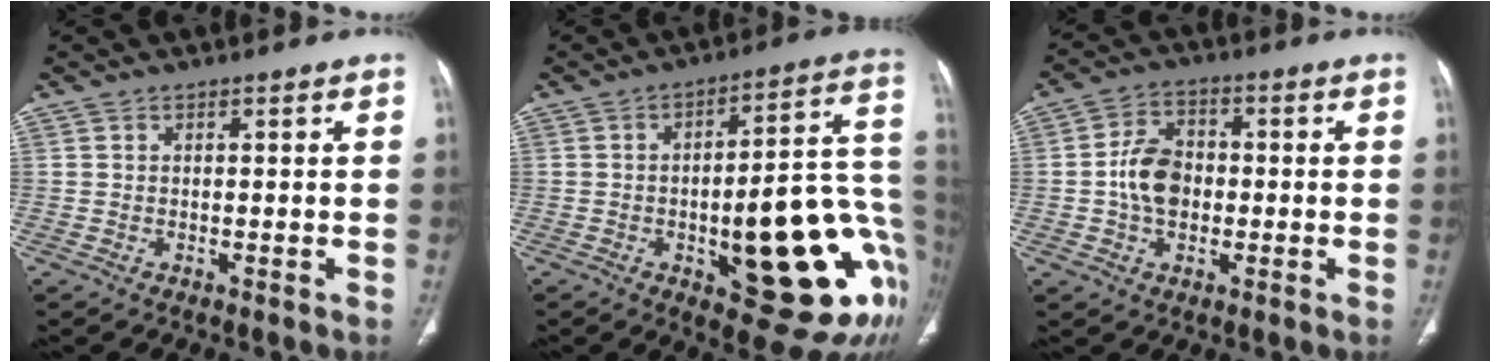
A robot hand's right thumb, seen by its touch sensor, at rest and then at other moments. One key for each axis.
{"total": 26.6, "fx": -6.4, "fy": 9.1, "fz": 24.2, "tx": -0.252, "ty": 0.022, "tz": -0.071}
{"total": 8.4, "fx": -0.7, "fy": 6.1, "fz": 5.7, "tx": -0.085, "ty": 0.017, "tz": -0.019}